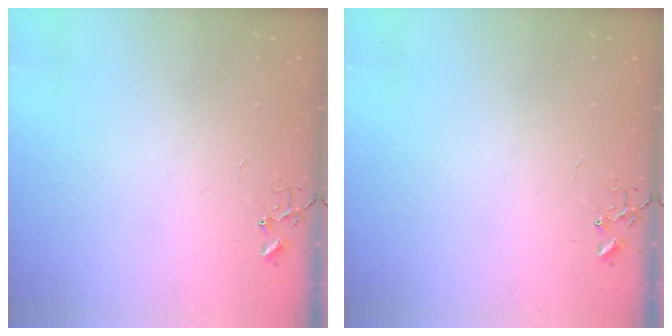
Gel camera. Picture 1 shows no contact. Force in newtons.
{"total": 0.0}